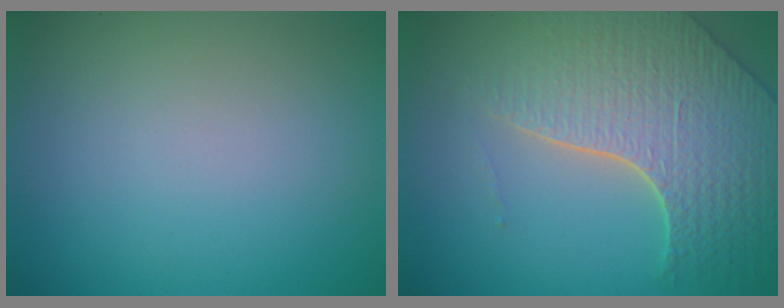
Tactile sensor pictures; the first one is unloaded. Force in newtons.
{"total": 6.8, "press": 5.5, "slide": 3.9}